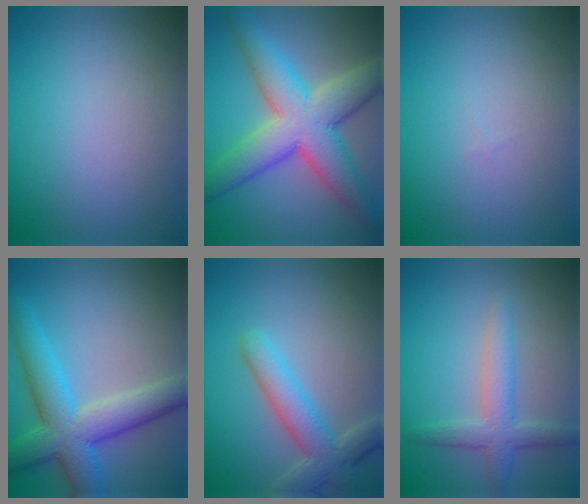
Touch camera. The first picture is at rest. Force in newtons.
{"total": 10.0, "press": 10.0, "slide": 0.5}
{"total": 0.0}
{"total": 7.9, "press": 7.9, "slide": 0.2}
{"total": 5.0, "press": 5.0, "slide": 0.5}
{"total": 3.3, "press": 3.3, "slide": 0.0}